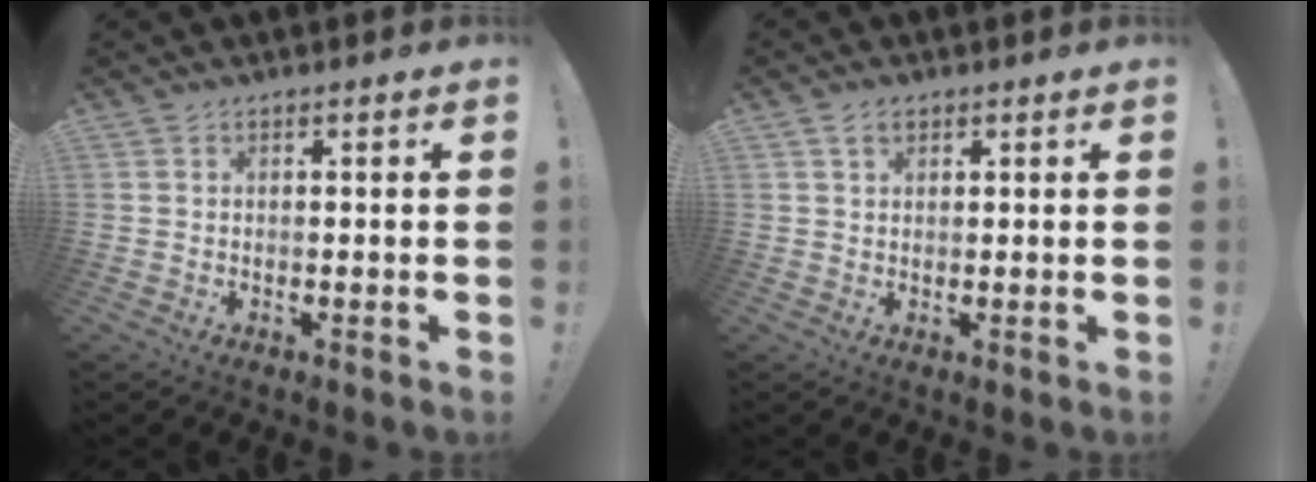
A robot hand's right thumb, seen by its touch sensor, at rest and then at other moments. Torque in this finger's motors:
{"motor_torque": [-0.06, 0.12, 0.27, 0.02, 0.02]}